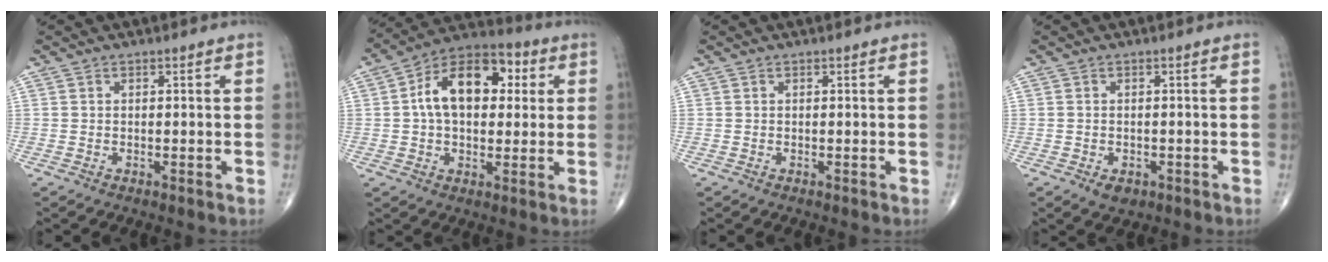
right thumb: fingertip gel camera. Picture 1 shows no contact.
{"total": 15.7, "force": [2.9, 9.8, 11.9], "torque": [-0.165, 0.024, 0.037]}
{"total": 0.0}
{"total": 5.5, "force": [-2.4, 3.7, 3.4], "torque": [-0.042, 0.009, -0.026]}